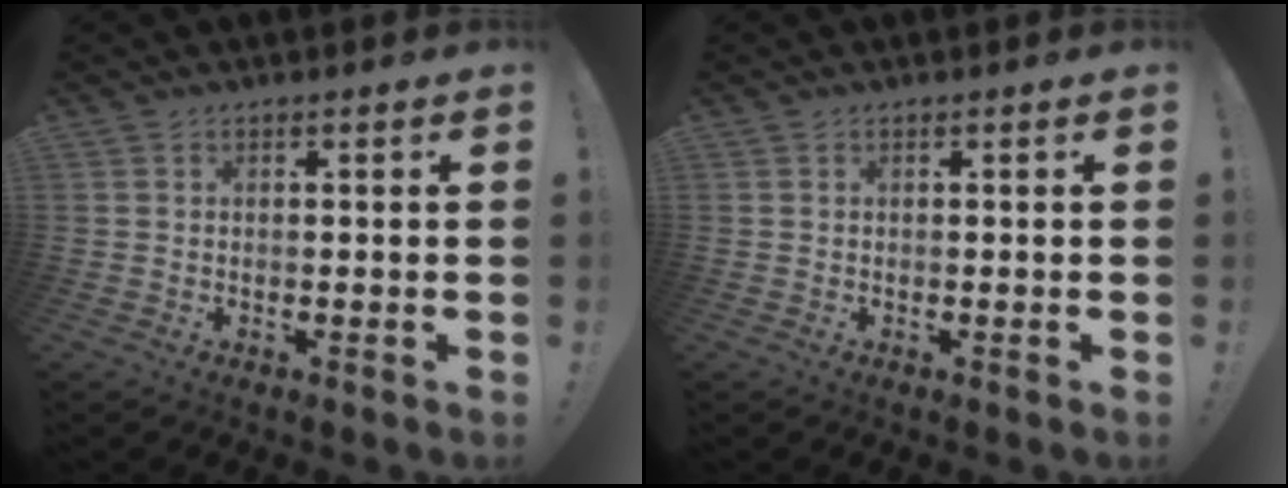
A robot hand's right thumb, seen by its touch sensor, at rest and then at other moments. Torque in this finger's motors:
{"motor_torque": [0.00, 0.00, 0.11, -0.05, 0.01]}